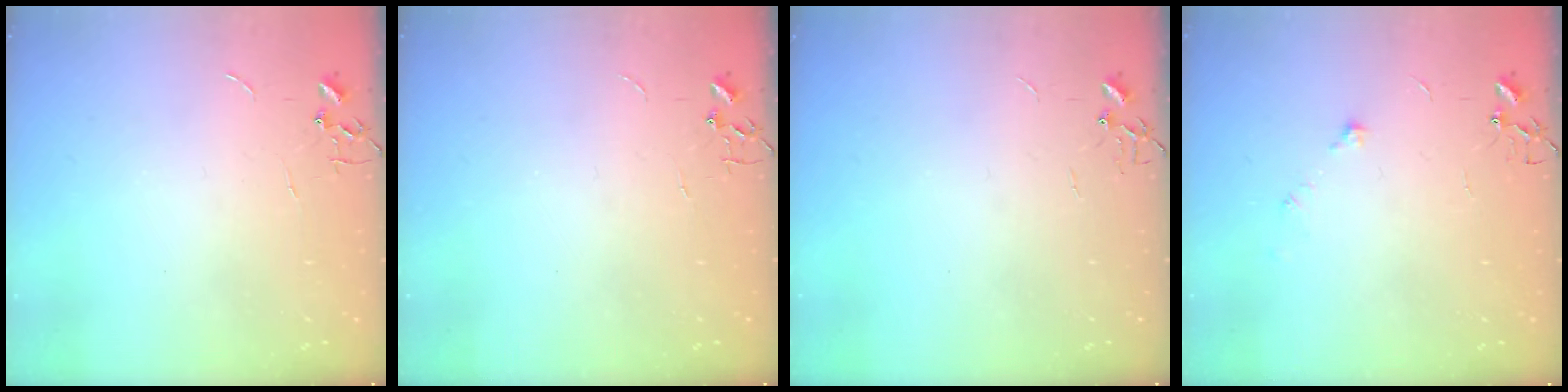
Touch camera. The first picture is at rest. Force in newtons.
{"total": 0.0}
{"total": 0.0}
{"total": 6.6, "press": 6.4, "slide": 1.9}